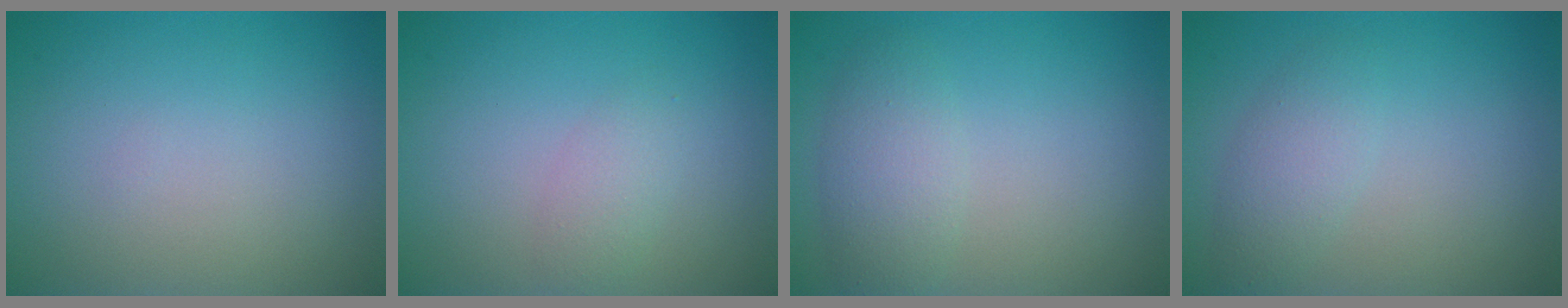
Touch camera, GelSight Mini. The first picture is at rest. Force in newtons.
{"total": 1.6, "press": 1.6, "slide": 0.0}
{"total": 2.9, "press": 2.9, "slide": 0.1}
{"total": 2.2, "press": 2.2, "slide": 0.1}